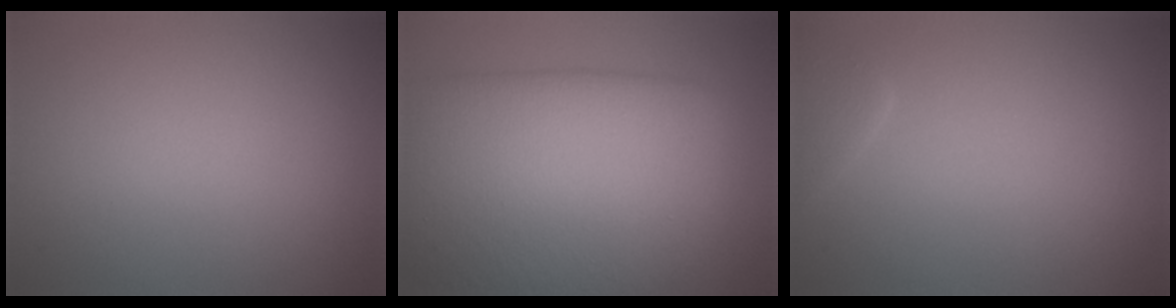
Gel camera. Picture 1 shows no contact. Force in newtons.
{"total": 12.1, "press": 12.1, "slide": 0.3}
{"total": 0.9, "press": 0.9, "slide": 0.1}